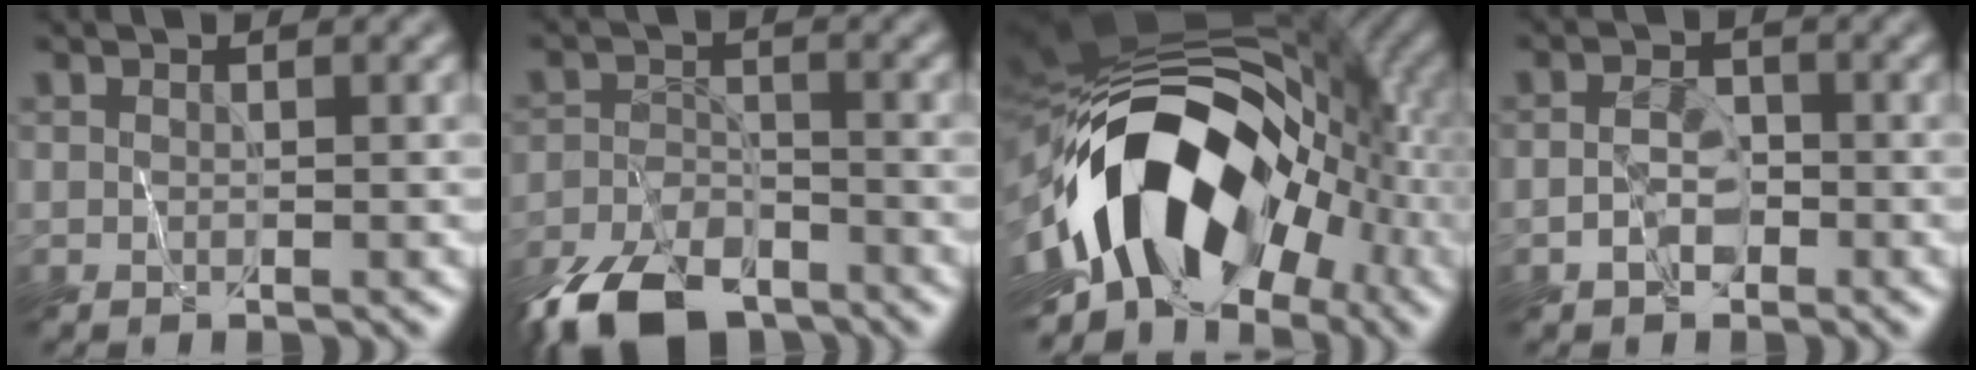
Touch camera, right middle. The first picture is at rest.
{"total": 8.4, "force": [-7.5, 2.9, 2.5], "torque": [-0.058, -0.023, -0.138]}
{"total": 14.1, "force": [-5.8, 9.0, 9.2], "torque": [-0.131, -0.001, -0.111]}
{"total": 2.1, "force": [-1.9, 0.9, 0.6], "torque": [-0.007, -0.002, -0.036]}